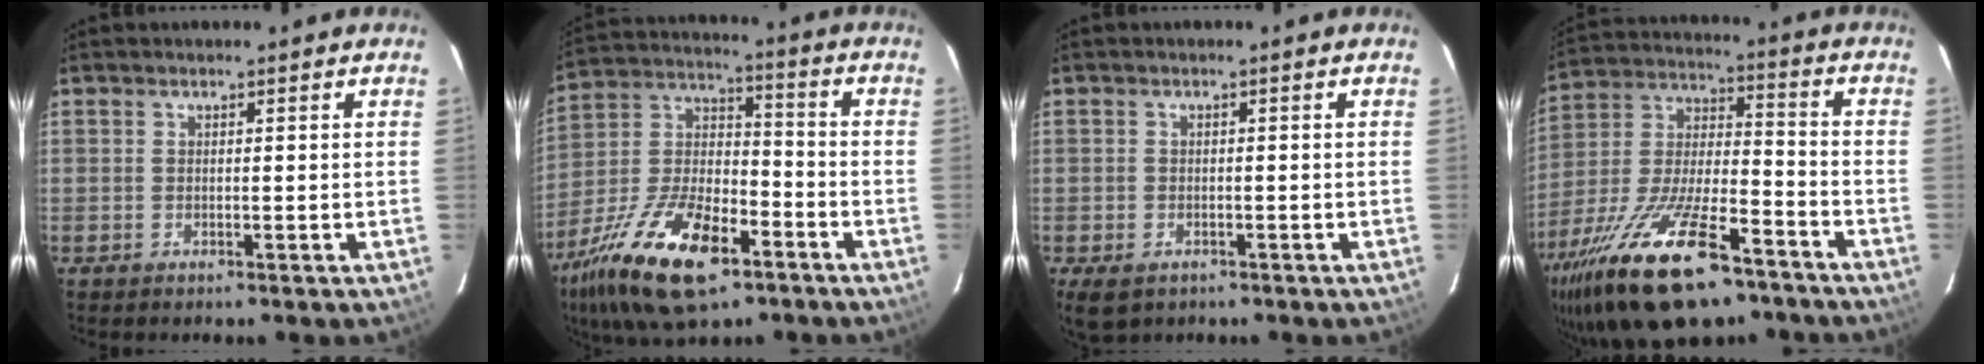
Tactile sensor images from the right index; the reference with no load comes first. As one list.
[{"total": 22.1, "force": [-12.6, 9.5, 15.5], "torque": [-0.317, -0.019, -0.225]}, {"total": 4.8, "force": [-2.6, 3.2, 2.4], "torque": [-0.051, -0.013, -0.039]}, {"total": 26.2, "force": [-16.8, 9.5, 17.7], "torque": [-0.352, -0.031, -0.282]}]